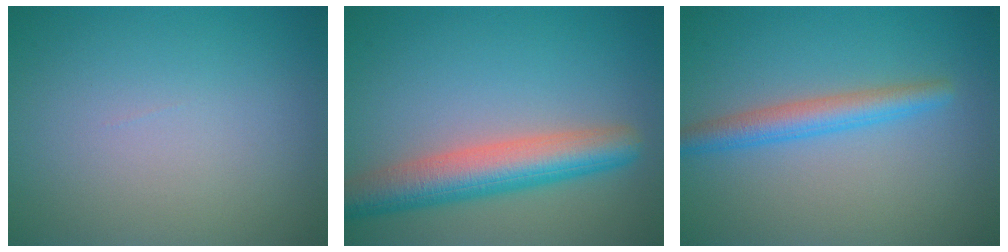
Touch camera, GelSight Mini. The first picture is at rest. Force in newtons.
{"total": 6.3, "press": 6.3, "slide": 0.3}
{"total": 3.0, "press": 3.0, "slide": 0.1}